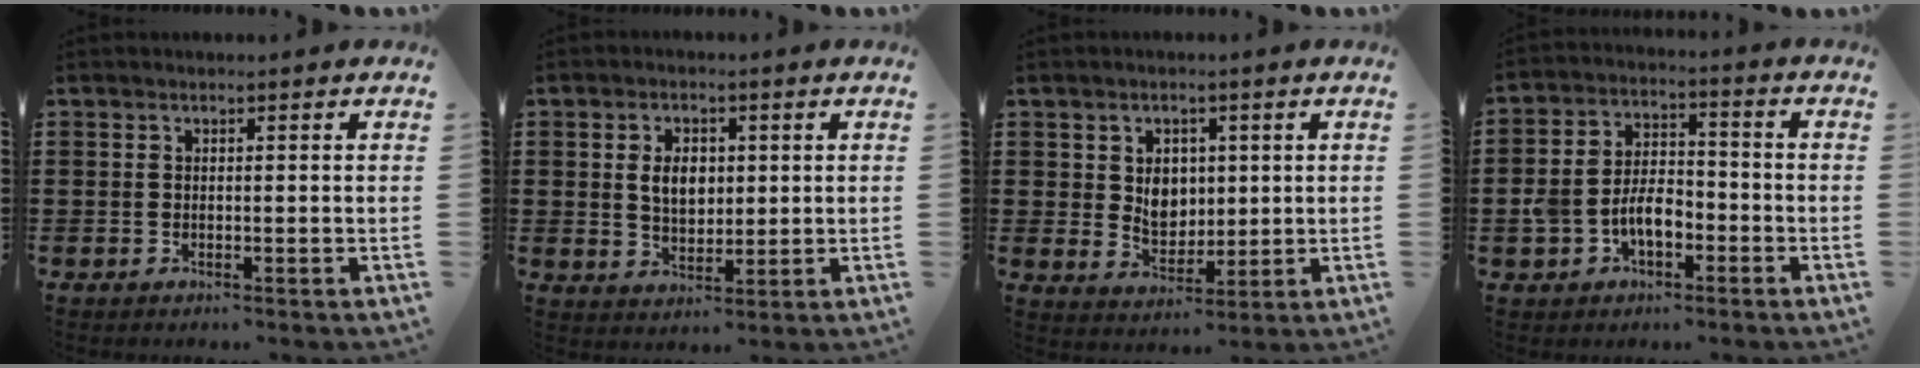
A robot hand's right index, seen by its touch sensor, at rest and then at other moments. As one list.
[{"total": 4.7, "force": [0.7, 3.1, 3.4], "torque": [-0.058, 0.007, 0.006]}, {"total": 5.0, "force": [1.0, 4.1, 2.8], "torque": [-0.053, 0.007, 0.013]}, {"total": 6.7, "force": [-2.6, 4.2, 4.5], "torque": [-0.097, 0.003, -0.055]}]